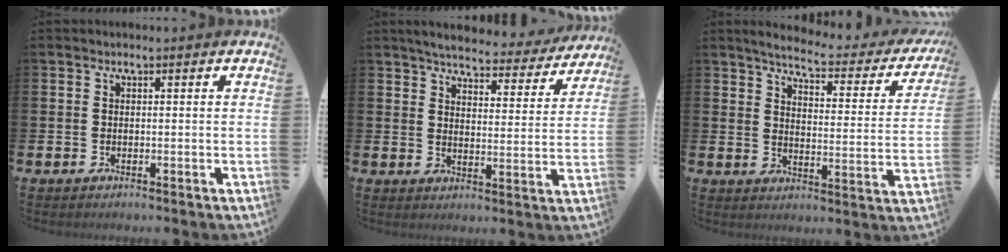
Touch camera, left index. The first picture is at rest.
{"total": 4.8, "force": [4.6, 0.8, 1.3], "torque": [-0.029, -0.035, 0.071]}
{"total": 5.2, "force": [4.6, 0.8, 2.3], "torque": [-0.057, -0.037, 0.069]}